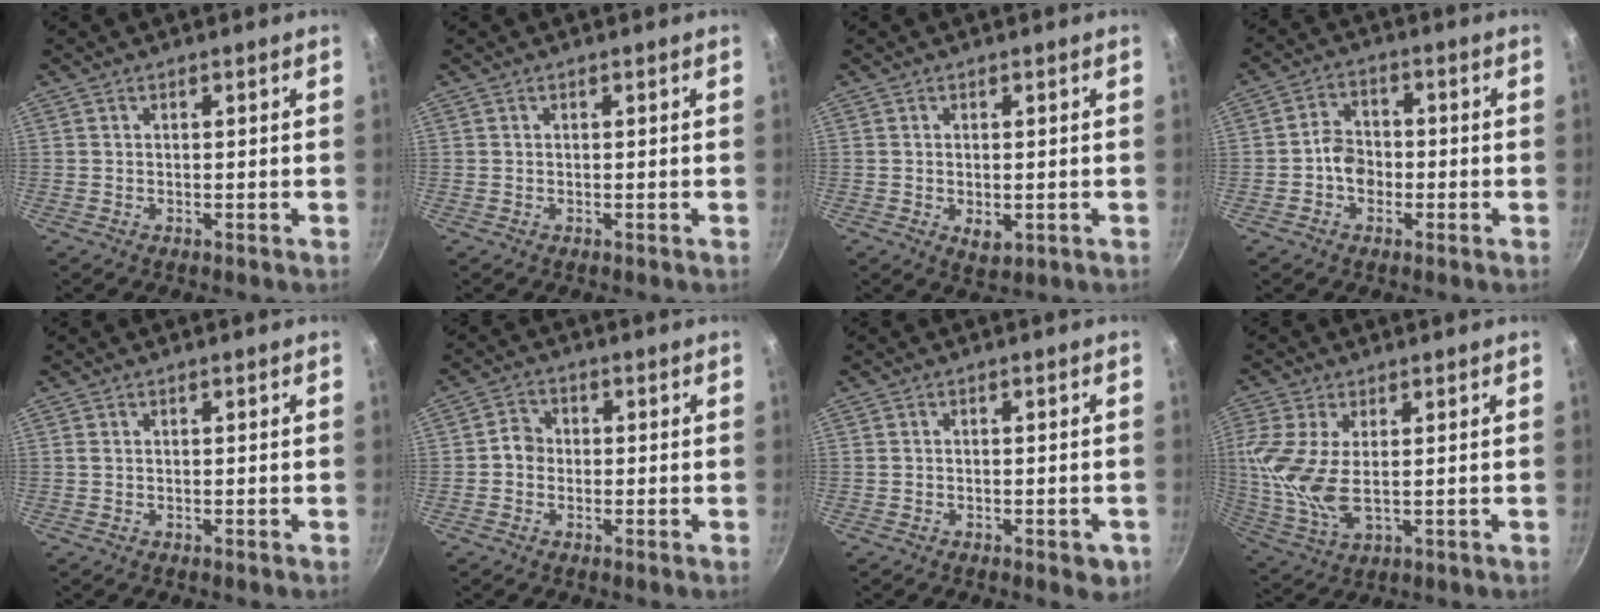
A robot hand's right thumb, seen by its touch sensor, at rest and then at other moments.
{"total": 0.0}
{"total": 3.6, "force": [-0.8, 2.0, 2.8], "torque": [-0.043, -0.009, -0.007]}
{"total": 5.2, "force": [-1.4, 4.1, 2.8], "torque": [-0.021, 0.021, -0.032]}
{"total": 0.0}
{"total": 3.3, "force": [-0.5, 2.9, 1.4], "torque": [-0.007, 0.014, -0.018]}
{"total": 3.5, "force": [-1.6, 1.7, 2.6], "torque": [-0.029, 0.006, -0.017]}
{"total": 11.4, "force": [1.3, 5.6, 9.9], "torque": [-0.212, -0.009, 0.029]}